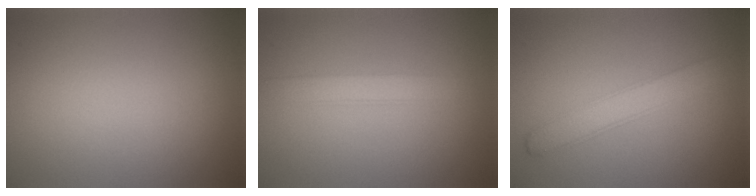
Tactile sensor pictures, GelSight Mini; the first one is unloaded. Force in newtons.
{"total": 1.9, "press": 1.9, "slide": 0.0}
{"total": 2.6, "press": 2.6, "slide": 0.2}